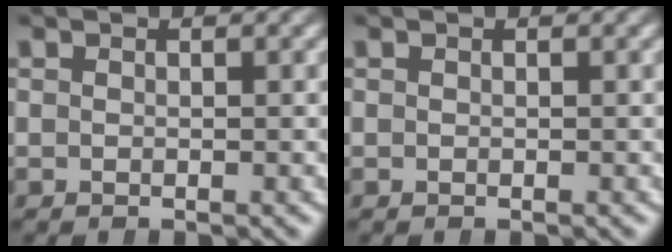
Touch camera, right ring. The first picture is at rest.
{"total": 0.0}